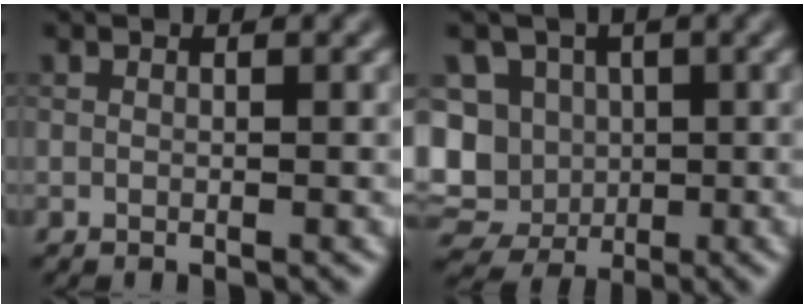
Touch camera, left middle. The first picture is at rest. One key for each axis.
{"total": 9.8, "fx": -0.3, "fy": 8.7, "fz": 4.5, "tx": -0.074, "ty": 0.027, "tz": -0.043}